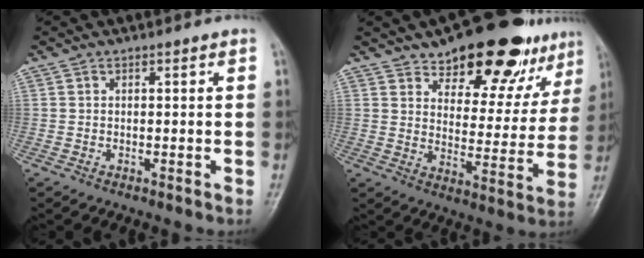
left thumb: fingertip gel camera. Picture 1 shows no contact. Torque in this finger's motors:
{"motor_torque": [0.12, 0.15, 0.13, -0.02, 0.02]}